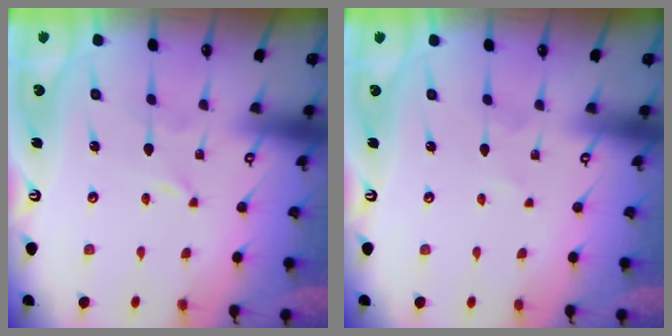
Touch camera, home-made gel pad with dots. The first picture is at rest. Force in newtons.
{"total": 0.0}